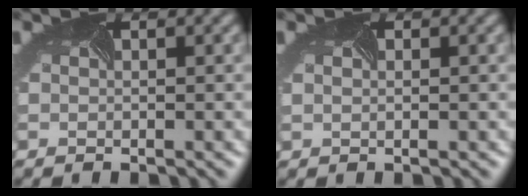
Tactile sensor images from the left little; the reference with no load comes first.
{"total": 1.6, "force": [0.5, 1.1, 1.1], "torque": [-0.008, 0.006, -0.004]}